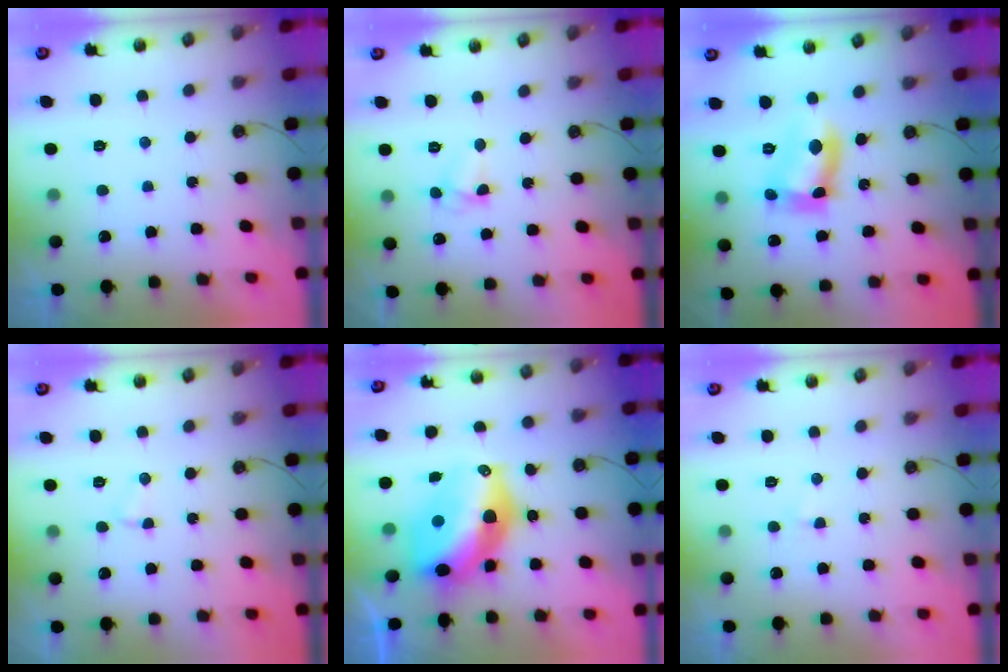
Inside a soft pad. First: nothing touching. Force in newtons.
{"total": 3.9, "press": 3.9, "slide": 0.4}
{"total": 13.0, "press": 13.0, "slide": 1.0}
{"total": 2.8, "press": 2.8, "slide": 0.3}
{"total": 16.5, "press": 16.4, "slide": 1.5}
{"total": 2.1, "press": 2.1, "slide": 0.4}